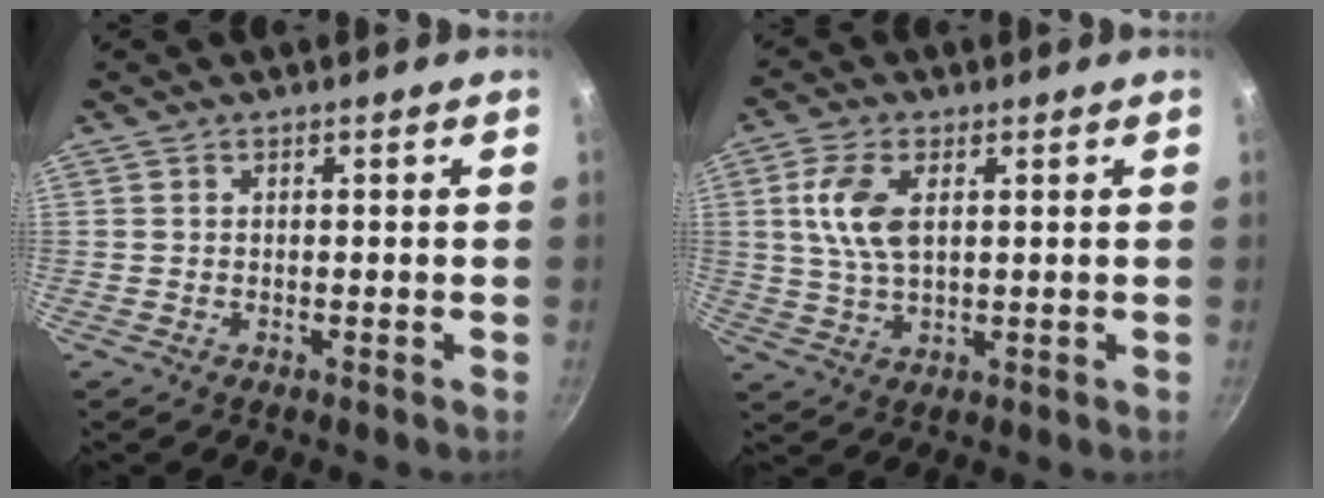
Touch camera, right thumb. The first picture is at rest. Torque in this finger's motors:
{"motor_torque": [0.16, 0.07, 1.15, 0.16, 0.13]}